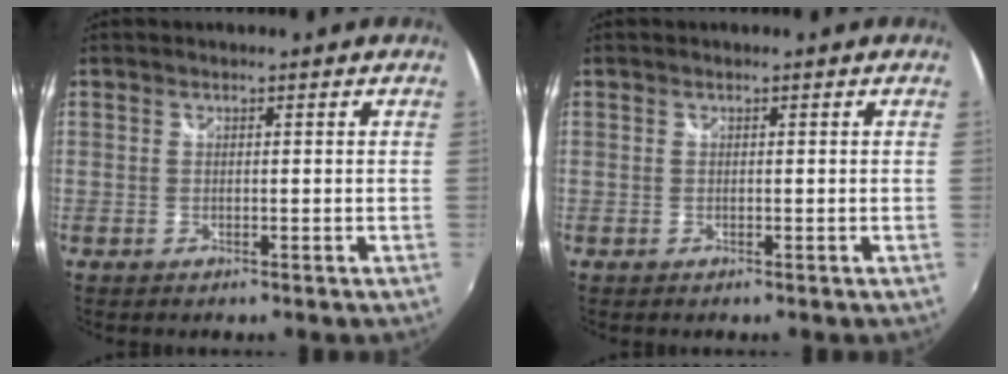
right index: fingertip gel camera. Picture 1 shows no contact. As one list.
[{"total": 0.0}]